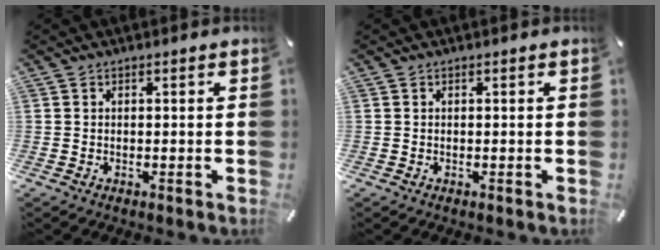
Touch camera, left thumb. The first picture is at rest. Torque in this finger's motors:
{"motor_torque": [0.00, 0.00, 0.00, 0.00, 0.00]}